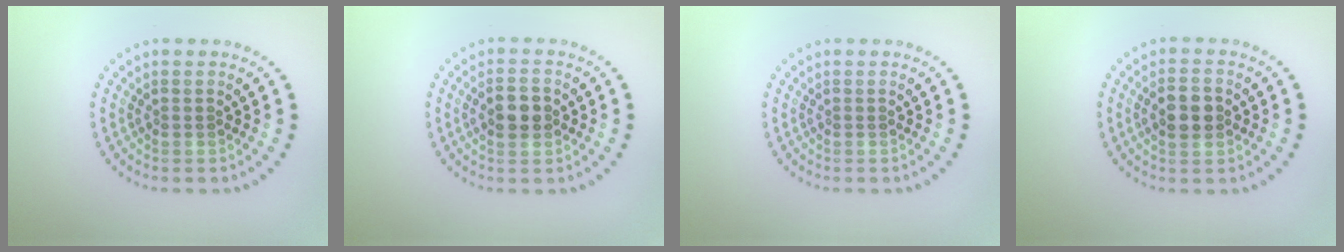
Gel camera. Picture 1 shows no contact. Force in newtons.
{"total": 2.7, "press": 2.7, "slide": 0.0}
{"total": 0.0}
{"total": 3.3, "press": 3.3, "slide": 0.1}